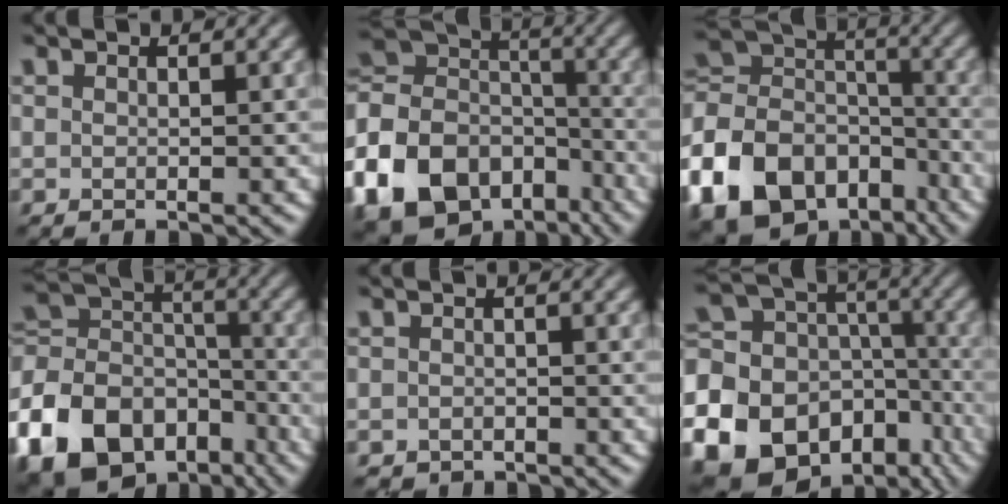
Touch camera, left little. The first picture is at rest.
{"total": 16.4, "force": [-8.1, 11.9, 7.8], "torque": [-0.211, -0.015, -0.132]}
{"total": 13.8, "force": [-6.8, 9.7, 7.0], "torque": [-0.170, 0.004, -0.130]}
{"total": 14.8, "force": [-8.0, 10.3, 6.9], "torque": [-0.166, -0.002, -0.149]}
{"total": 0.9, "force": [-0.8, 0.5, -0.1], "torque": [0.005, 0.000, -0.013]}
{"total": 24.8, "force": [-13.1, 19.4, 8.0], "torque": [-0.163, -0.055, -0.224]}